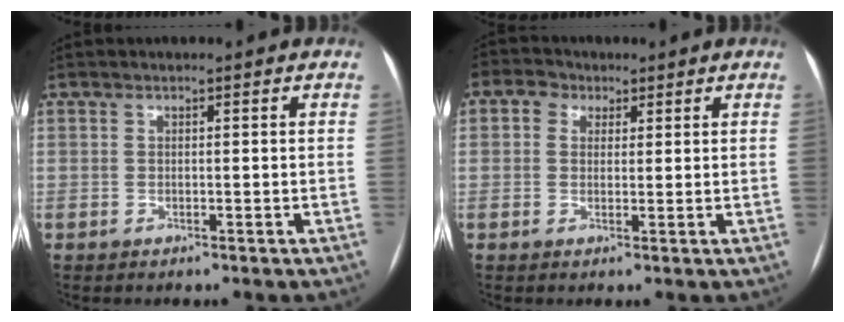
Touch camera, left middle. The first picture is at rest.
{"total": 3.6, "force": [1.7, 3.0, 1.1], "torque": [-0.025, 0.020, 0.030]}